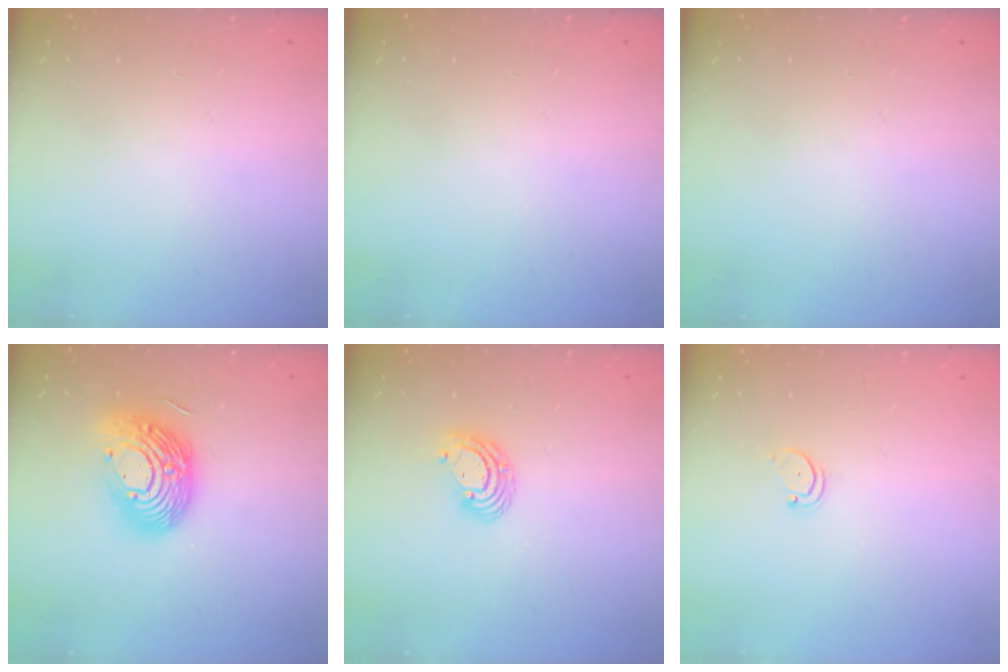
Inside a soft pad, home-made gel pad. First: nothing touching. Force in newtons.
{"total": 0.0}
{"total": 0.0}
{"total": 17.9, "press": 17.9, "slide": 1.2}
{"total": 5.8, "press": 5.8, "slide": 0.4}
{"total": 1.6, "press": 1.6, "slide": 0.4}